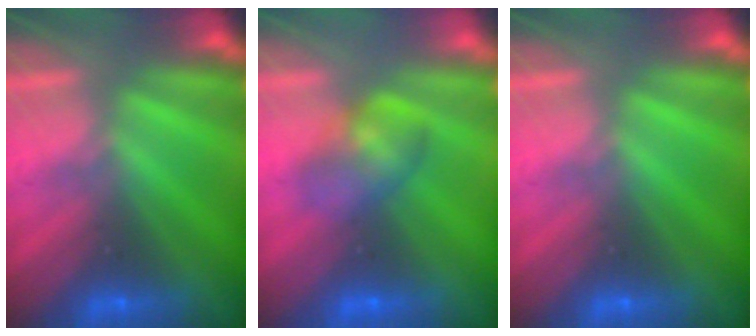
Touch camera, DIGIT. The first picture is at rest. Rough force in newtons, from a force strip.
{"total": 3.4}
{"total": 0.0}